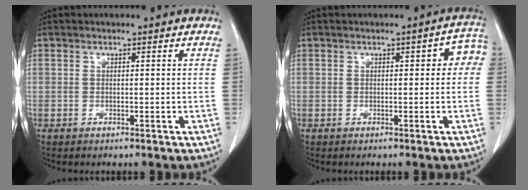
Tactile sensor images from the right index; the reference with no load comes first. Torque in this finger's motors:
{"motor_torque": [0.07, 0.05, 0.05, 0.00]}